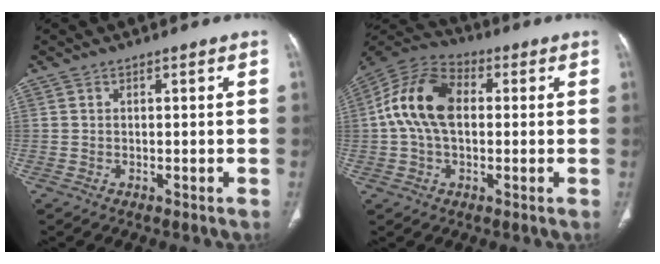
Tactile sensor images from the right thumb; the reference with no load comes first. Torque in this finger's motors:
{"motor_torque": [0.79, 1.30, 0.62, -0.55, 0.17]}